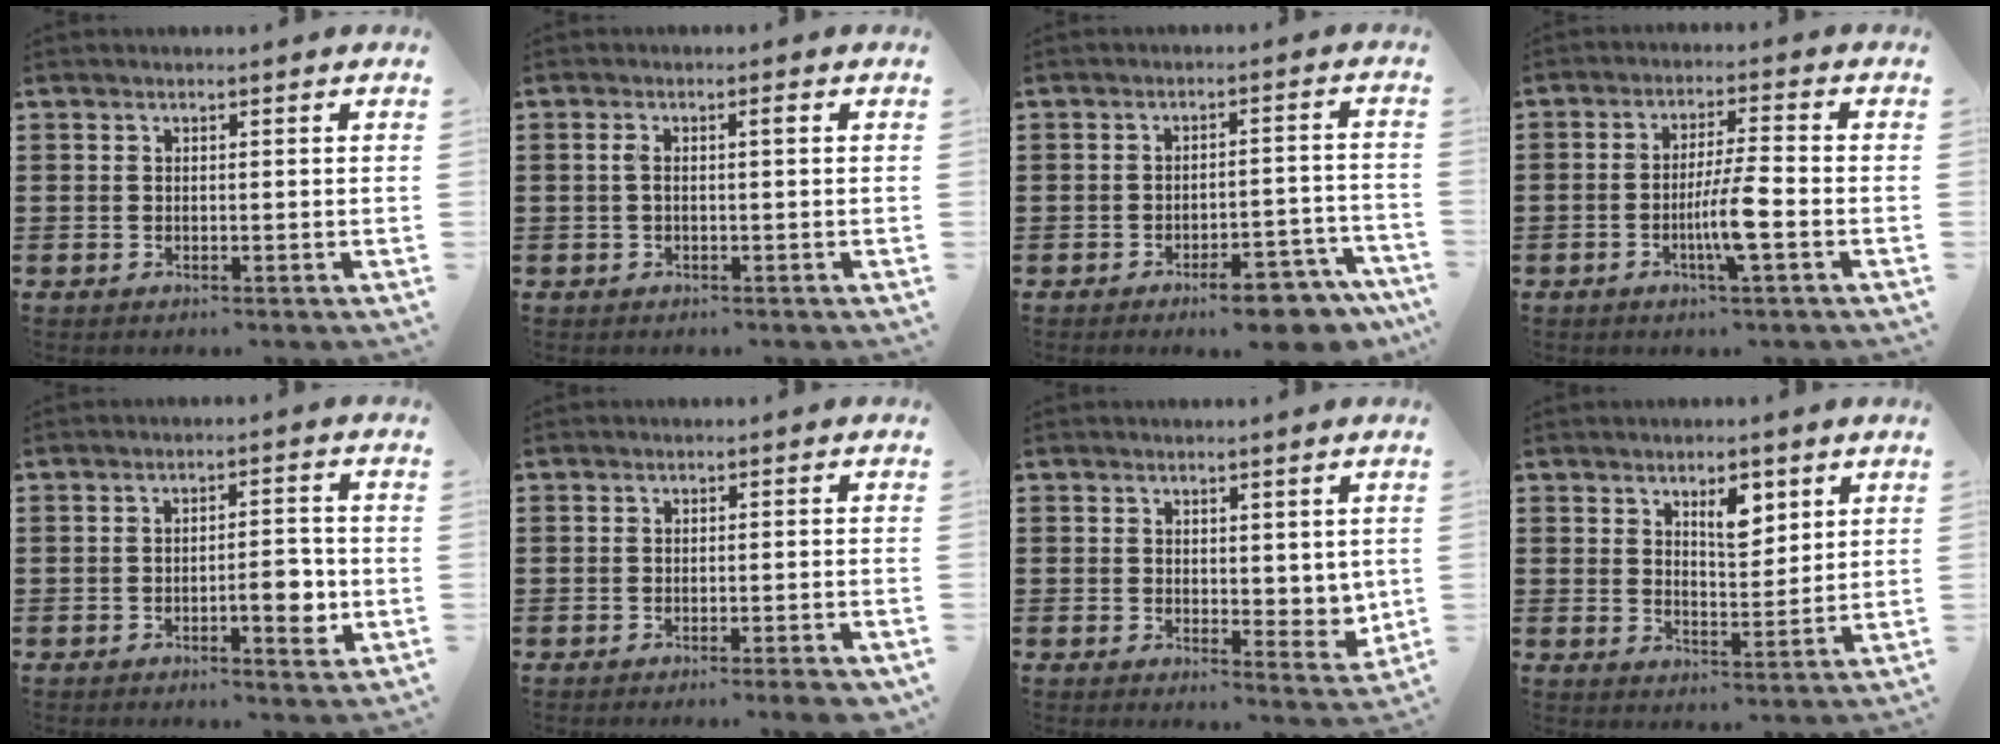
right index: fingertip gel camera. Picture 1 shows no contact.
{"total": 1.8, "force": [0.0, 0.3, 1.8], "torque": [-0.033, 0.002, -0.003]}
{"total": 7.1, "force": [-6.0, 1.6, 3.4], "torque": [-0.043, 0.014, -0.106]}
{"total": 6.2, "force": [-2.1, 0.3, 5.9], "torque": [-0.111, -0.010, -0.042]}
{"total": 5.2, "force": [-1.6, 1.6, 4.6], "torque": [-0.067, 0.005, -0.030]}
{"total": 1.8, "force": [-1.3, -0.2, 1.2], "torque": [-0.019, -0.002, -0.024]}
{"total": 3.4, "force": [2.2, 2.3, 1.2], "torque": [-0.017, -0.002, 0.039]}
{"total": 5.2, "force": [2.8, 2.4, 3.7], "torque": [-0.049, -0.005, 0.042]}